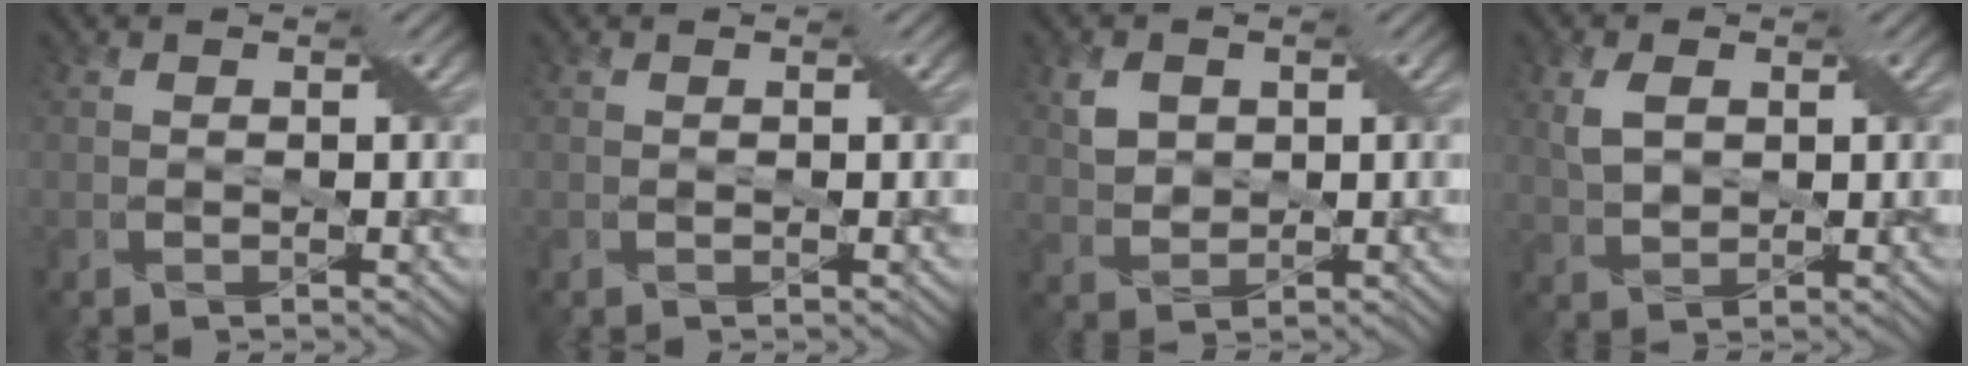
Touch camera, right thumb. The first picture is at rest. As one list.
[{"total": 0.0}, {"total": 3.3, "force": [1.2, 2.5, 1.8], "torque": [-0.045, 0.003, 0.024]}, {"total": 3.7, "force": [1.2, 2.4, 2.6], "torque": [-0.067, 0.006, 0.024]}]